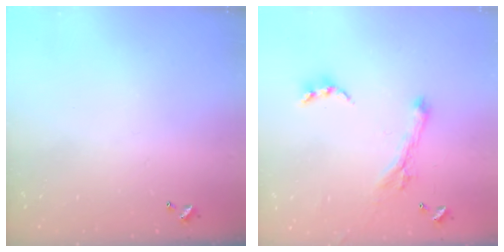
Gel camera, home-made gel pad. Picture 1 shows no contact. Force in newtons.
{"total": 1.6, "press": 1.1, "slide": 1.2}